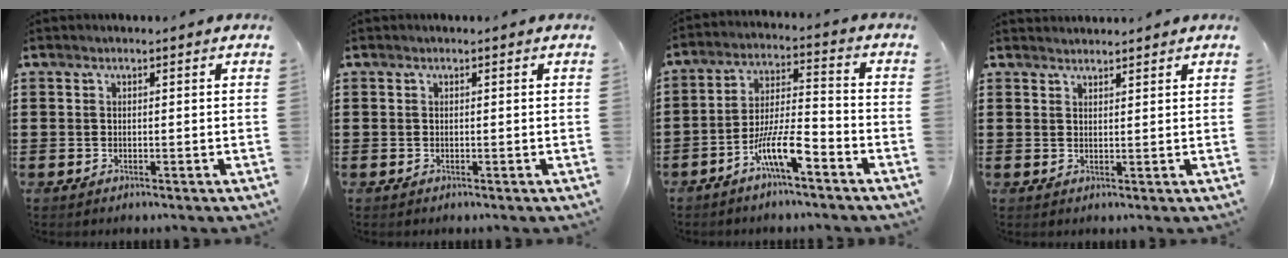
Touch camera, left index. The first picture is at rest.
{"total": 0.0}
{"total": 9.4, "force": [-5.8, 2.0, 7.1], "torque": [-0.153, 0.000, -0.113]}
{"total": 1.5, "force": [1.5, 0.2, 0.0], "torque": [-0.004, 0.002, 0.030]}